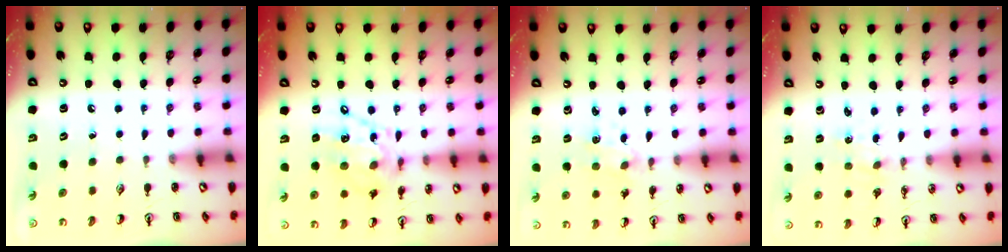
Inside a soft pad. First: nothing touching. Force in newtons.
{"total": 12.8, "press": 12.8, "slide": 0.9}
{"total": 1.7, "press": 1.6, "slide": 0.5}
{"total": 0.0}